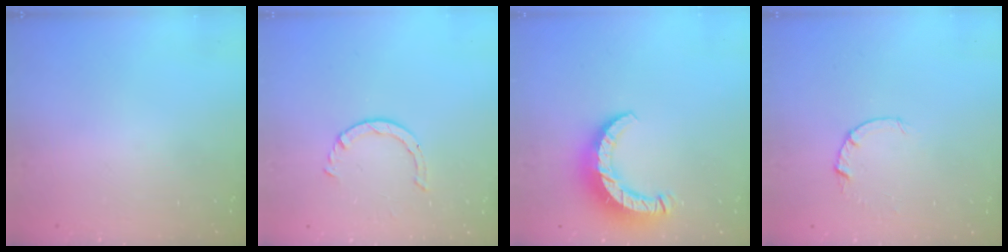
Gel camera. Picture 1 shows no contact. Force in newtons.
{"total": 2.6, "press": 2.6, "slide": 0.3}
{"total": 9.9, "press": 9.8, "slide": 0.9}
{"total": 2.6, "press": 2.6, "slide": 0.4}